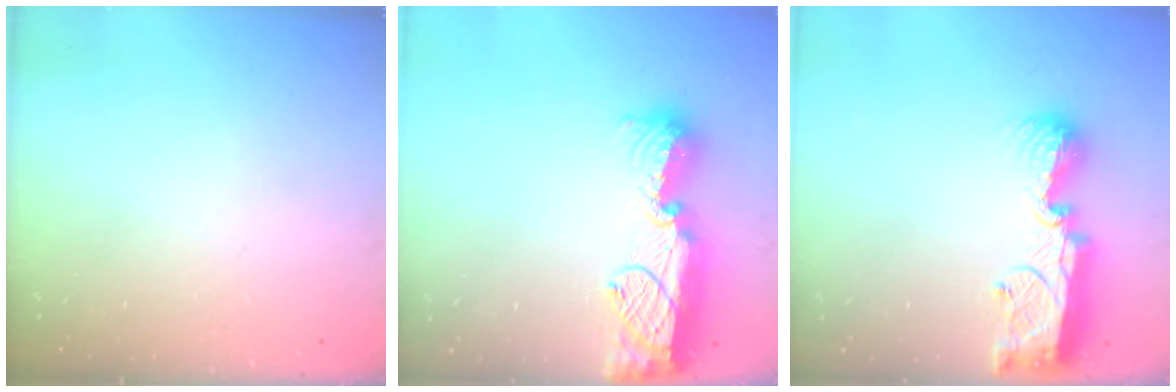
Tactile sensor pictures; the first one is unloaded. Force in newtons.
{"total": 17.4, "press": 16.6, "slide": 5.5}
{"total": 12.8, "press": 12.7, "slide": 1.1}